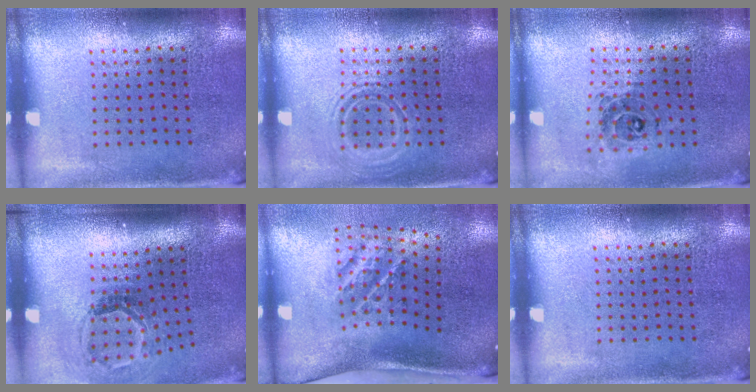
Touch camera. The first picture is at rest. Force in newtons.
{"total": 1.1, "press": 1.1, "slide": 0.3}
{"total": 0.7, "press": 0.7, "slide": 0.1}
{"total": 1.8, "press": 1.2, "slide": 1.4}
{"total": 2.1, "press": 1.3, "slide": 1.7}
{"total": 0.0}